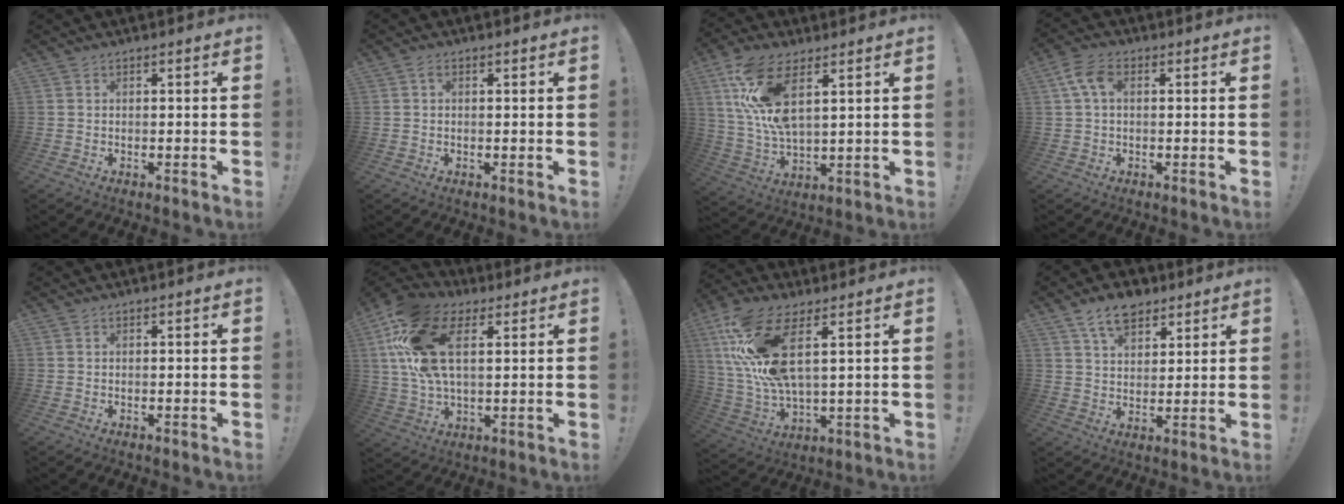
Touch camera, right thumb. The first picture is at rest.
{"total": 1.2, "force": [0.4, 0.5, 1.0], "torque": [-0.022, 0.001, 0.006]}
{"total": 16.1, "force": [7.5, 6.9, 12.5], "torque": [-0.257, -0.028, 0.133]}
{"total": 6.3, "force": [1.4, 3.7, 5.0], "torque": [-0.104, 0.013, 0.030]}
{"total": 0.0}
{"total": 19.4, "force": [6.7, 10.7, 14.8], "torque": [-0.293, -0.011, 0.120]}
{"total": 18.1, "force": [7.5, 6.8, 14.9], "torque": [-0.287, -0.032, 0.130]}
{"total": 9.3, "force": [6.2, 5.4, 4.3], "torque": [-0.073, -0.025, 0.118]}